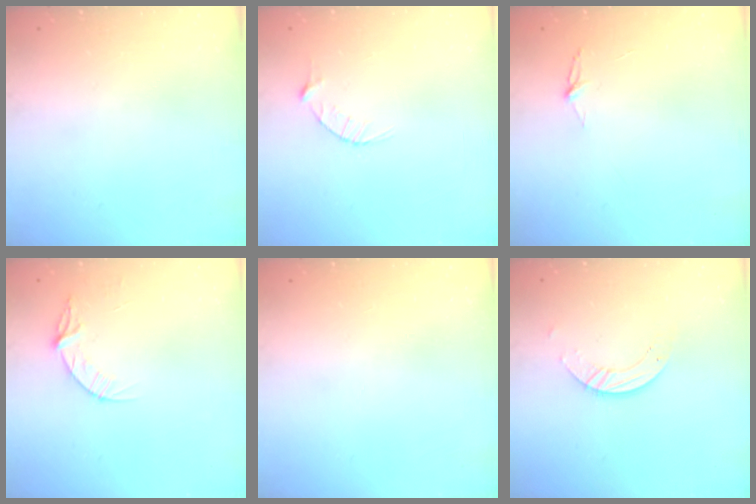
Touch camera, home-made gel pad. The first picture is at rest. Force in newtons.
{"total": 2.9, "press": 2.9, "slide": 0.4}
{"total": 3.8, "press": 3.8, "slide": 0.4}
{"total": 5.6, "press": 5.6, "slide": 0.6}
{"total": 0.0}
{"total": 4.6, "press": 4.6, "slide": 0.5}